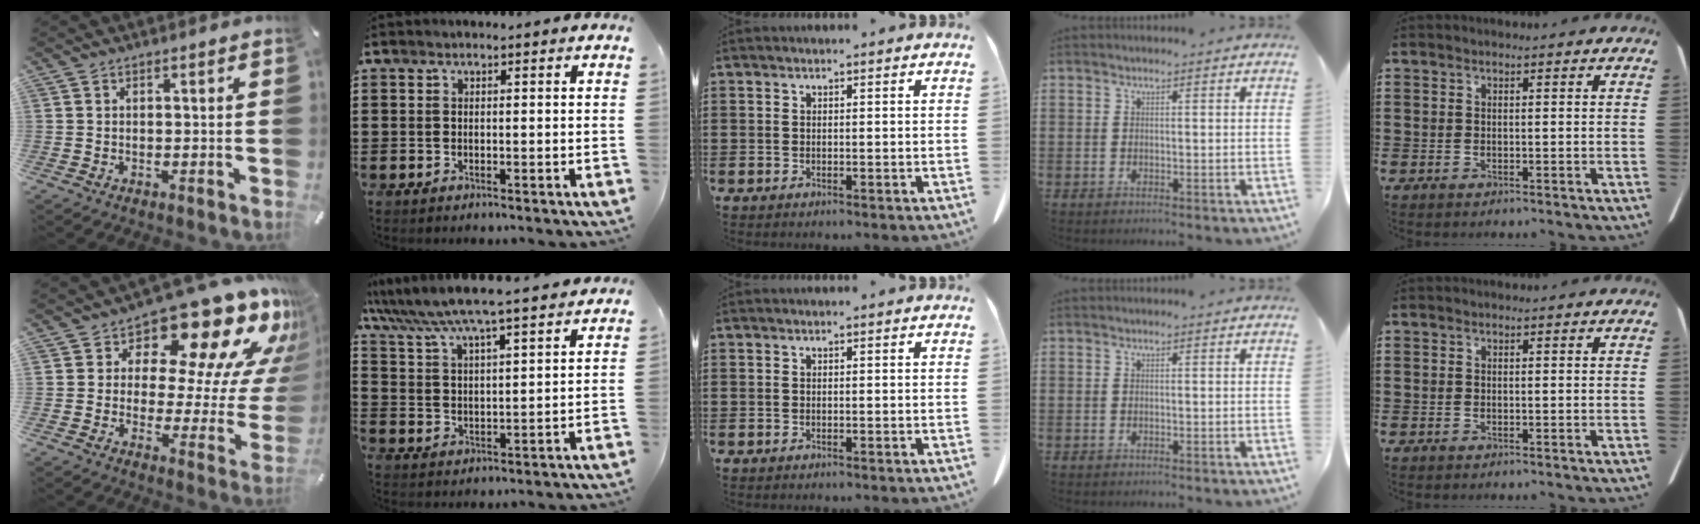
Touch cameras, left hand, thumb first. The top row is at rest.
{"thumb": {"total": 17.9, "force": [13.0, 6.9, 10.2], "torque": [-0.139, -0.115, 0.208]}, "index": {"total": 6.1, "force": [5.6, -0.3, 2.2], "torque": [-0.068, -0.034, 0.093]}}